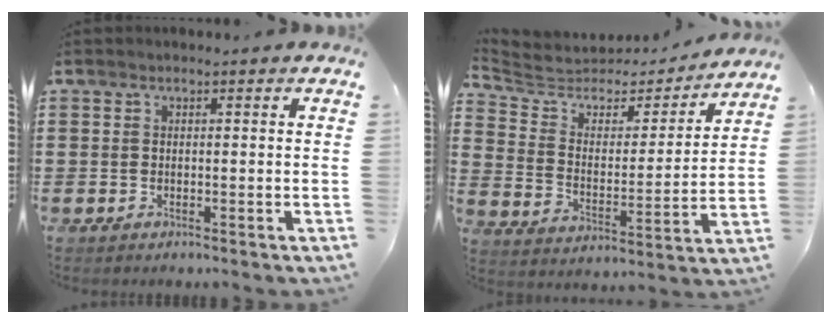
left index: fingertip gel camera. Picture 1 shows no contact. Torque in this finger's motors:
{"motor_torque": [-1.10, 1.04, -0.06, -0.01]}